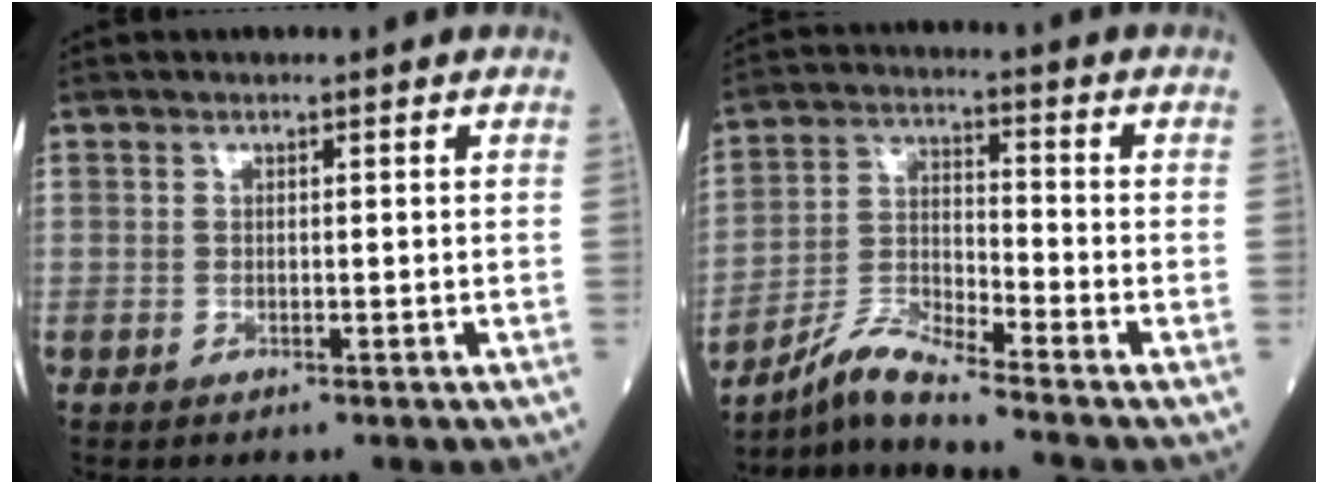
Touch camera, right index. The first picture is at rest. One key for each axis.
{"total": 6.6, "fx": -6.2, "fy": -1.2, "fz": 2.1, "tx": -0.056, "ty": -0.013, "tz": -0.118}